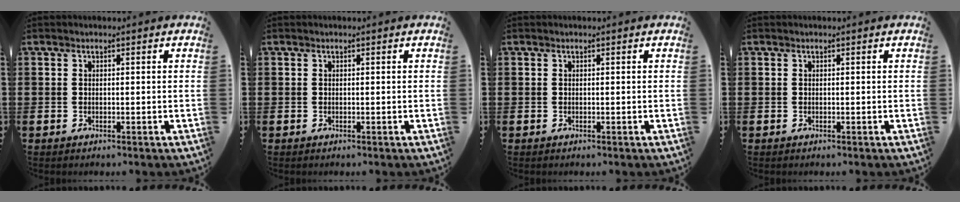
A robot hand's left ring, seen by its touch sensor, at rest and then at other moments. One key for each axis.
{"total": 0.0}
{"total": 0.0}
{"total": 0.0}